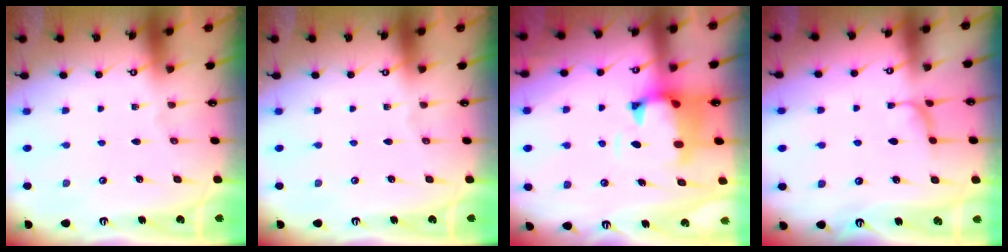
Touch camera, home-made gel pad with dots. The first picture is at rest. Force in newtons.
{"total": 0.0}
{"total": 1.7, "press": 1.2, "slide": 1.2}
{"total": 0.9, "press": 0.4, "slide": 0.8}